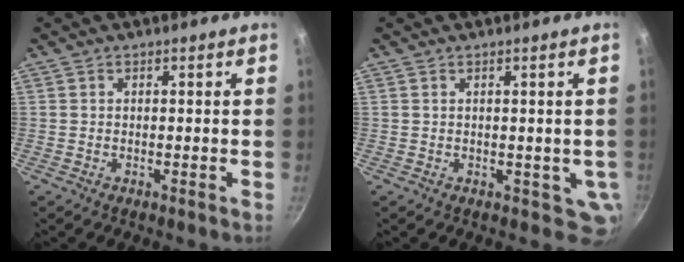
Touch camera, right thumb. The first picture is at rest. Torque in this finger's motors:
{"motor_torque": [-0.08, -0.10, 0.10, -0.50, -0.03]}